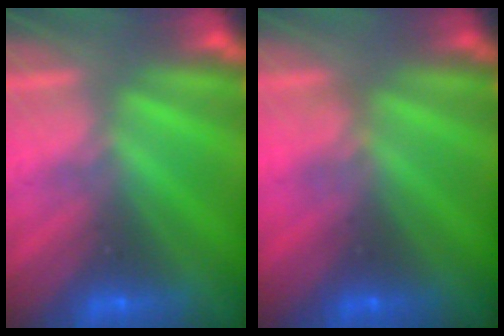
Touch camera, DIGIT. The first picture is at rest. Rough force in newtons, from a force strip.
{"total": 3.6}